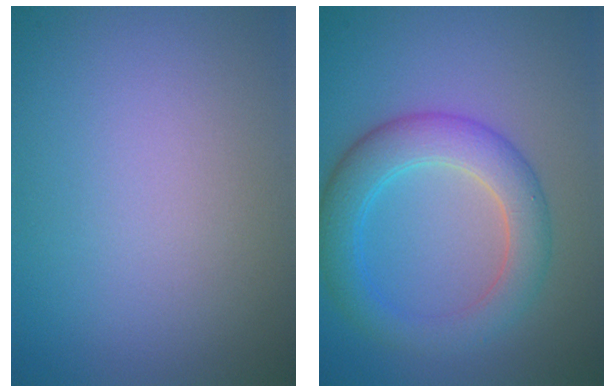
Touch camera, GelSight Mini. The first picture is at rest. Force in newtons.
{"total": 5.2, "press": 5.2, "slide": 0.1}